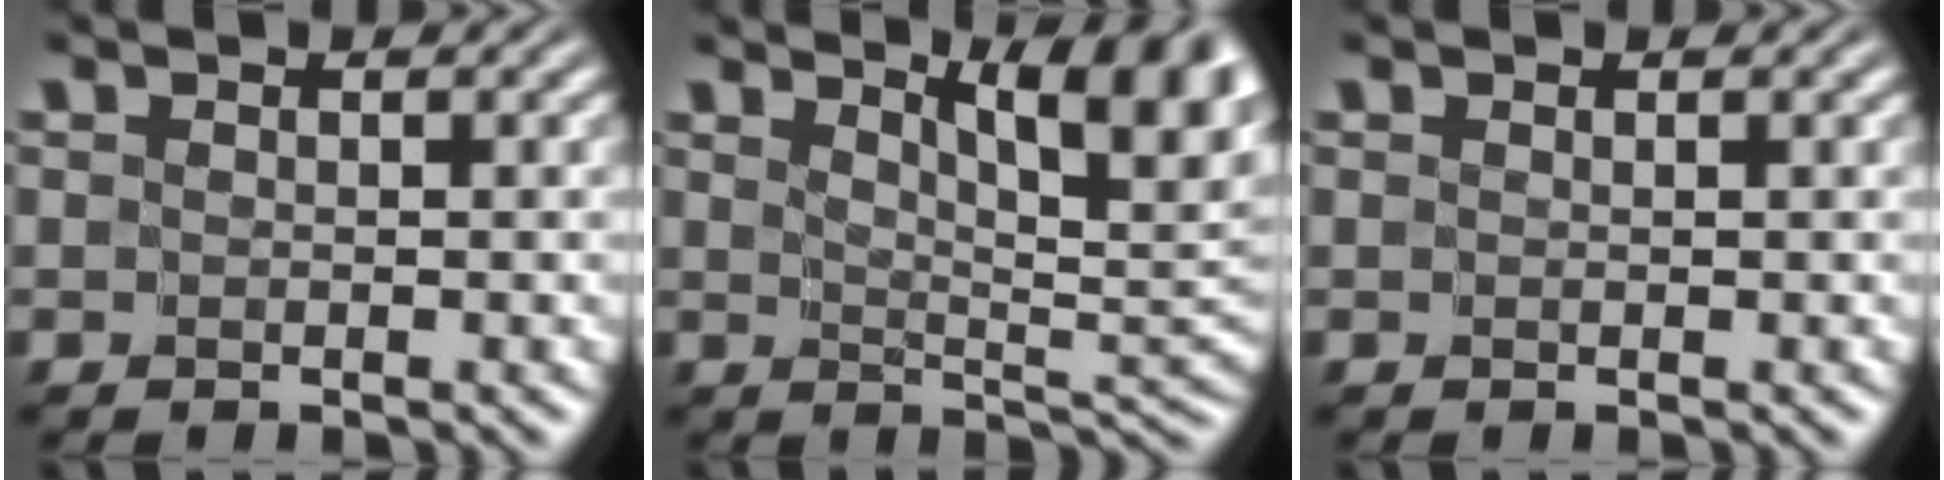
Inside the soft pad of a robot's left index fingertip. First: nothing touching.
{"total": 9.7, "force": [5.1, 2.9, 7.7], "torque": [-0.067, 0.020, 0.066]}
{"total": 0.0}